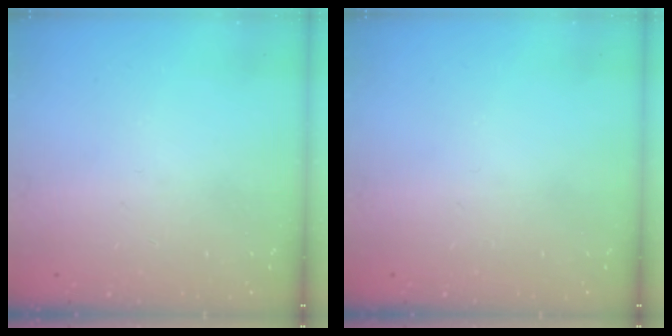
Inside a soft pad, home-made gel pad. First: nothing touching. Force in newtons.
{"total": 0.0}